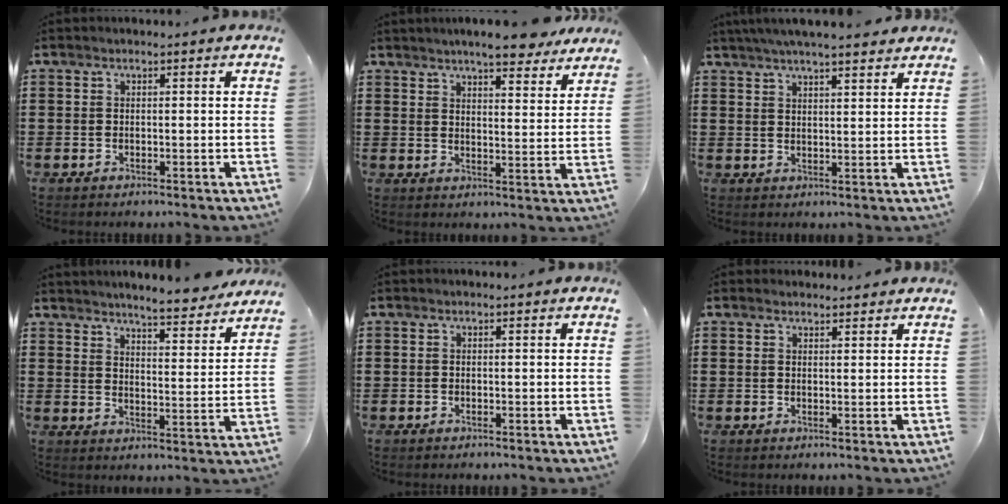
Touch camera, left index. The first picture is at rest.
{"total": 6.7, "force": [6.1, 0.4, 2.8], "torque": [-0.057, -0.025, 0.105]}
{"total": 4.4, "force": [4.1, 0.0, 1.8], "torque": [-0.045, -0.008, 0.072]}
{"total": 5.3, "force": [5.2, -0.4, 1.1], "torque": [-0.036, -0.036, 0.088]}
{"total": 0.0}
{"total": 1.6, "force": [1.5, 0.3, 0.1], "torque": [-0.005, 0.003, 0.030]}